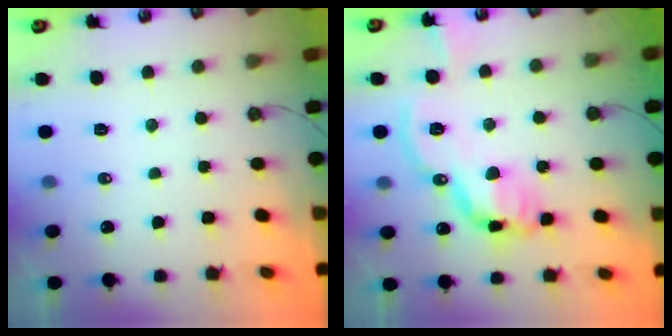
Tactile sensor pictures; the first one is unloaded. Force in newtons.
{"total": 15.9, "press": 15.9, "slide": 0.5}